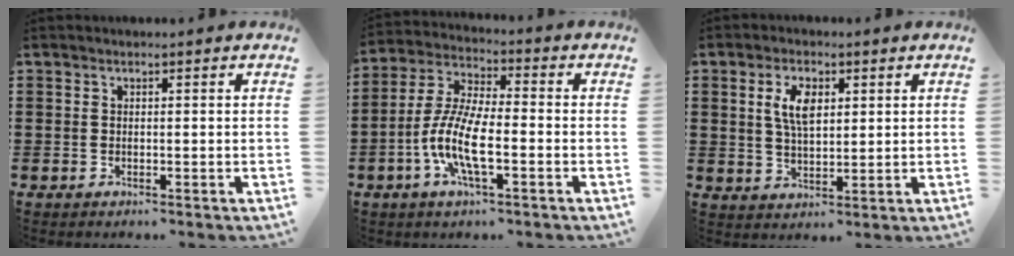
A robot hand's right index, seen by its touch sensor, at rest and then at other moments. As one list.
[{"total": 9.2, "force": [-3.1, 2.7, 8.2], "torque": [-0.199, -0.015, -0.068]}, {"total": 5.3, "force": [1.9, 2.4, 4.4], "torque": [-0.093, 0.012, 0.033]}]